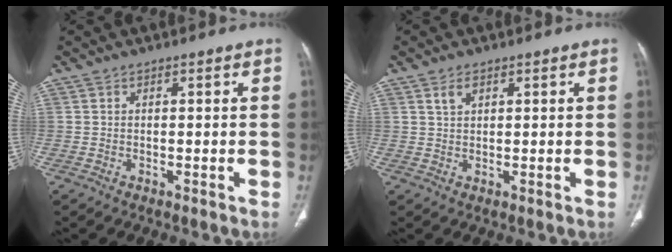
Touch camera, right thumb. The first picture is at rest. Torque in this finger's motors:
{"motor_torque": [-0.73, 0.59, 0.30, -0.09, 0.00]}